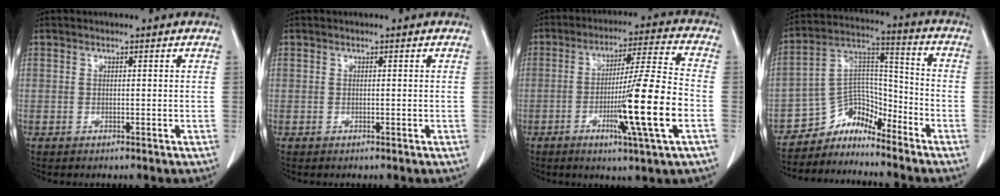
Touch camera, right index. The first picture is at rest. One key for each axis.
{"total": 0.0}
{"total": 15.5, "fx": -4.2, "fy": -1.1, "fz": 14.9, "tx": -0.250, "ty": -0.011, "tz": -0.076}
{"total": 7.6, "fx": -7.2, "fy": 2.2, "fz": 0.4, "tx": 0.000, "ty": 0.061, "tz": -0.134}